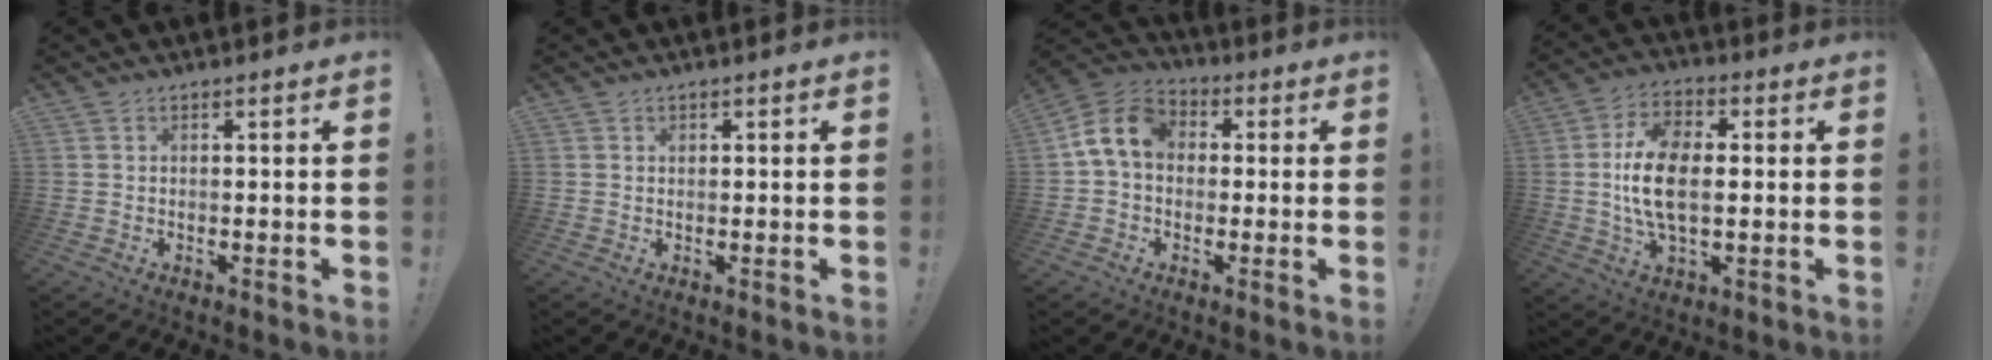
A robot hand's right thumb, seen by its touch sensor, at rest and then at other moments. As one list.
[{"total": 0.5, "force": [0.3, 0.4, -0.1], "torque": [0.005, -0.001, 0.006]}, {"total": 11.0, "force": [1.7, 8.1, 7.2], "torque": [-0.133, 0.016, 0.037]}, {"total": 13.9, "force": [0.2, 7.8, 11.5], "torque": [-0.214, 0.002, 0.002]}]